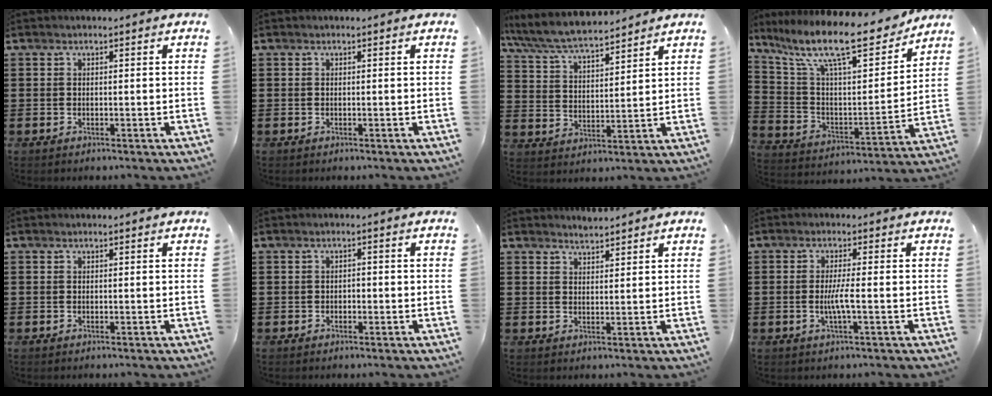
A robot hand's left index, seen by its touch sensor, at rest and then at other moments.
{"total": 0.0}
{"total": 6.9, "force": [6.4, 0.6, 2.4], "torque": [-0.074, -0.033, 0.112]}
{"total": 14.8, "force": [11.8, 2.7, 8.4], "torque": [-0.192, -0.073, 0.199]}
{"total": 0.0}
{"total": 0.5, "force": [-0.3, 0.3, 0.3], "torque": [-0.008, -0.001, -0.006]}
{"total": 1.8, "force": [1.8, 0.0, 0.0], "torque": [-0.004, 0.001, 0.035]}
{"total": 3.6, "force": [-0.6, 0.0, 3.5], "torque": [-0.070, -0.008, -0.015]}